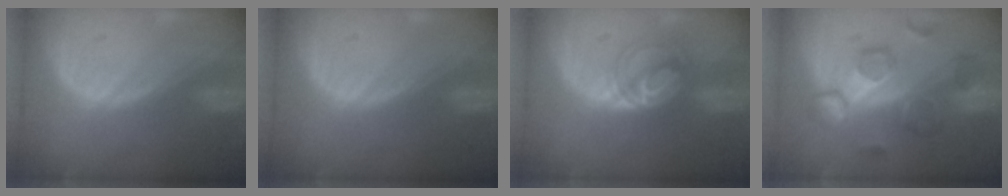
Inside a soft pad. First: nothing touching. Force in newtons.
{"total": 0.0}
{"total": 5.9, "press": 5.5, "slide": 2.1}
{"total": 9.1, "press": 8.8, "slide": 2.0}